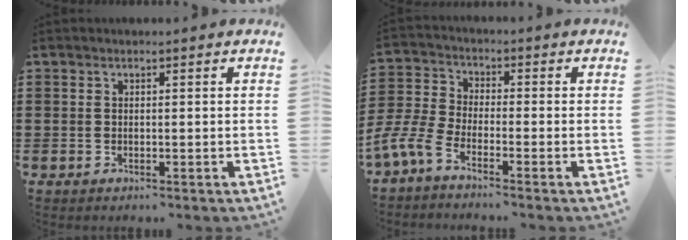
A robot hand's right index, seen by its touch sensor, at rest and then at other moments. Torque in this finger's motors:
{"motor_torque": [1.79, 0.34, 0.48, 0.17]}